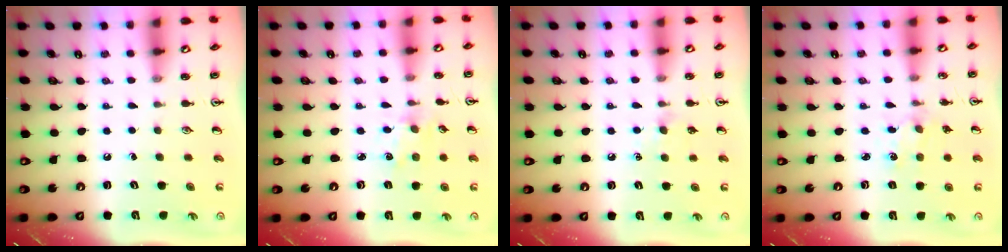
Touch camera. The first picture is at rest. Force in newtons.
{"total": 1.9, "press": 1.9, "slide": 0.3}
{"total": 5.3, "press": 5.2, "slide": 0.6}
{"total": 2.0, "press": 1.9, "slide": 0.4}